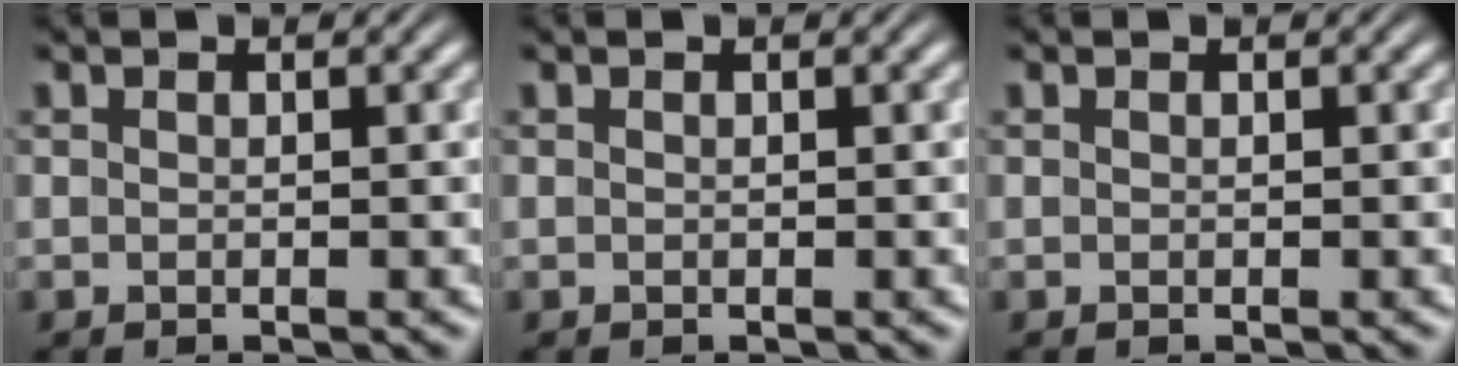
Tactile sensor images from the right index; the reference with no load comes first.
{"total": 0.0}
{"total": 0.0}